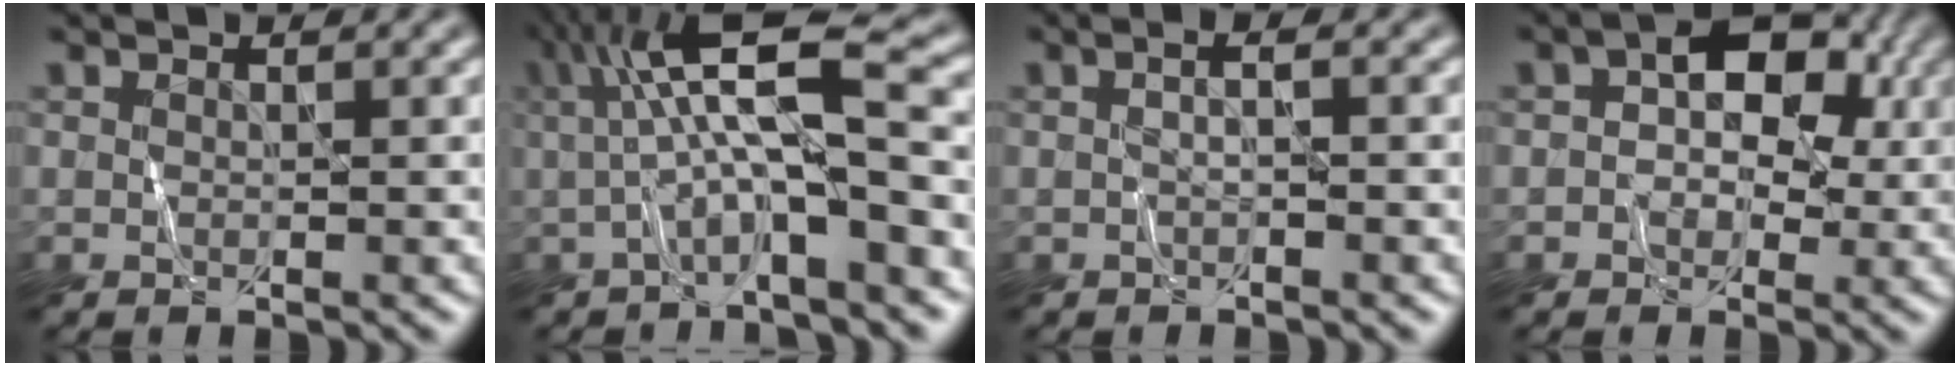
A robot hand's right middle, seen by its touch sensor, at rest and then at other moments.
{"total": 8.1, "force": [0.2, 1.7, 7.9], "torque": [-0.128, 0.023, -0.004]}
{"total": 1.1, "force": [-0.1, 0.2, 1.1], "torque": [-0.021, -0.004, -0.006]}
{"total": 6.0, "force": [0.6, 4.0, 4.4], "torque": [-0.051, 0.012, 0.003]}